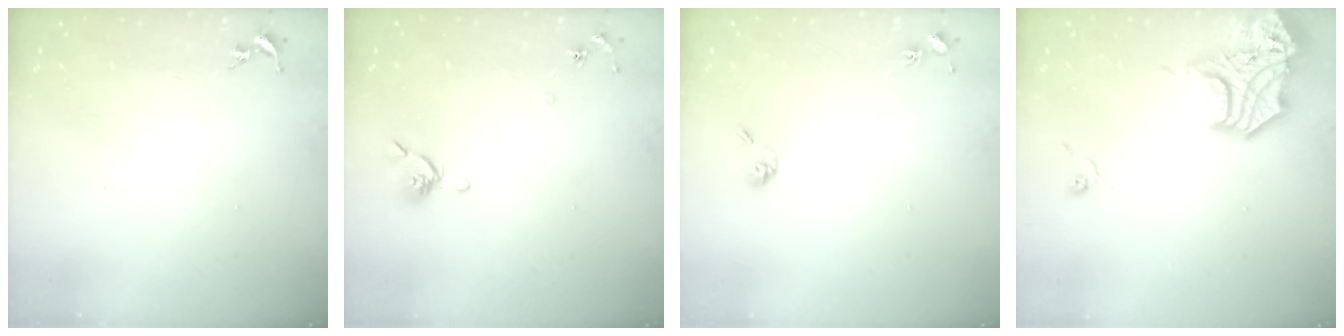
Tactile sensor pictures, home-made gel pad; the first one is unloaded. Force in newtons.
{"total": 5.4, "press": 5.3, "slide": 1.1}
{"total": 5.3, "press": 4.7, "slide": 2.3}
{"total": 15.8, "press": 15.6, "slide": 2.4}